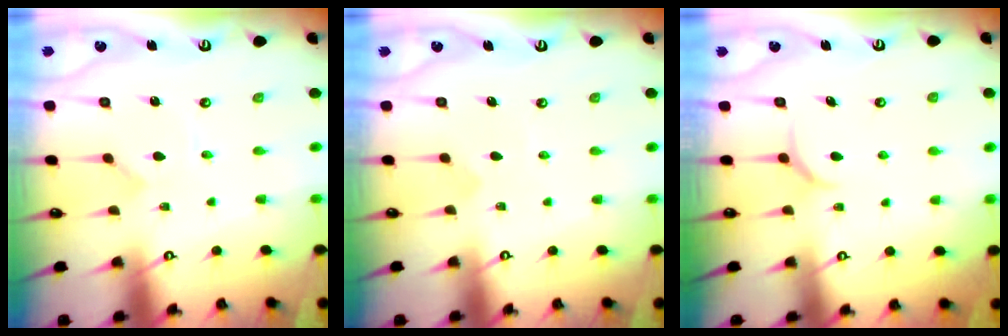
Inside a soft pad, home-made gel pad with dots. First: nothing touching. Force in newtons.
{"total": 4.6, "press": 4.6, "slide": 0.4}
{"total": 6.0, "press": 6.0, "slide": 0.4}